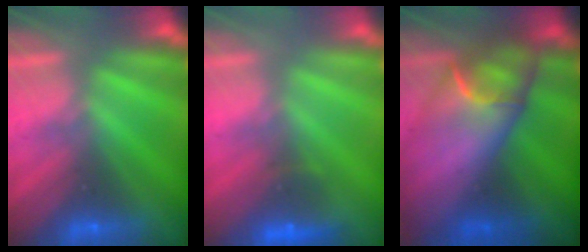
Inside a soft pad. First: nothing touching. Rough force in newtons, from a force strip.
{"total": 2.4}
{"total": 9.4}